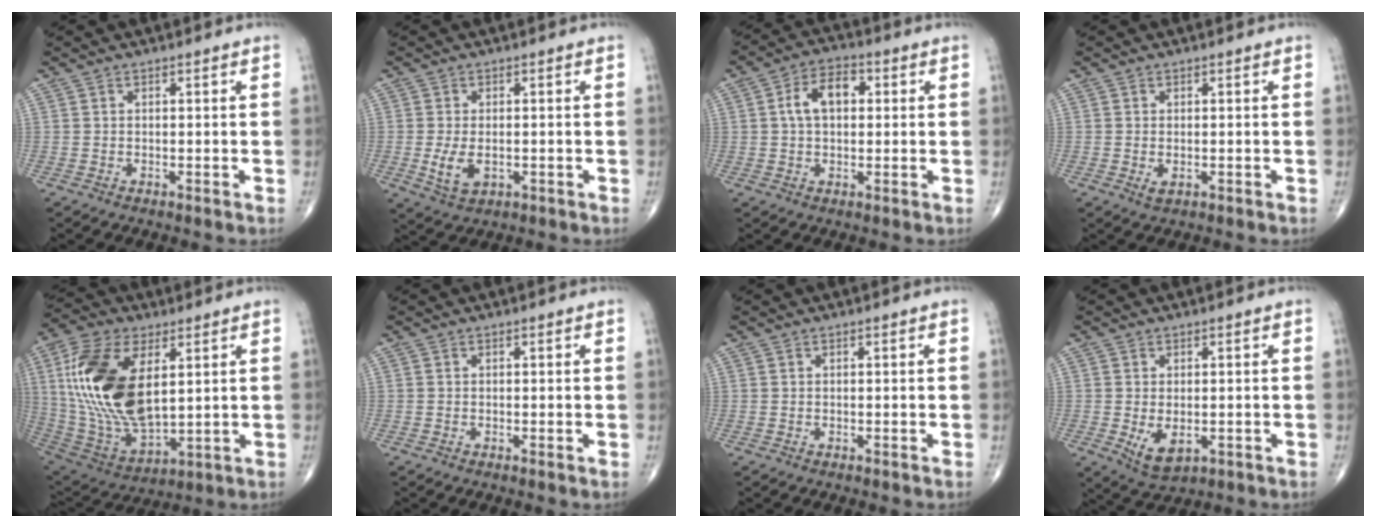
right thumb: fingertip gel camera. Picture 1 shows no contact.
{"total": 5.1, "force": [-0.9, 2.9, 4.1], "torque": [-0.077, -0.008, -0.011]}
{"total": 8.6, "force": [1.3, 5.7, 6.3], "torque": [-0.095, 0.020, 0.015]}
{"total": 1.5, "force": [-0.3, 0.8, 1.2], "torque": [-0.021, -0.004, -0.003]}
{"total": 22.8, "force": [5.1, 11.9, 18.8], "torque": [-0.374, -0.025, 0.100]}
{"total": 0.0}
{"total": 0.0}
{"total": 5.3, "force": [-1.0, 3.0, 4.2], "torque": [-0.066, -0.012, -0.006]}